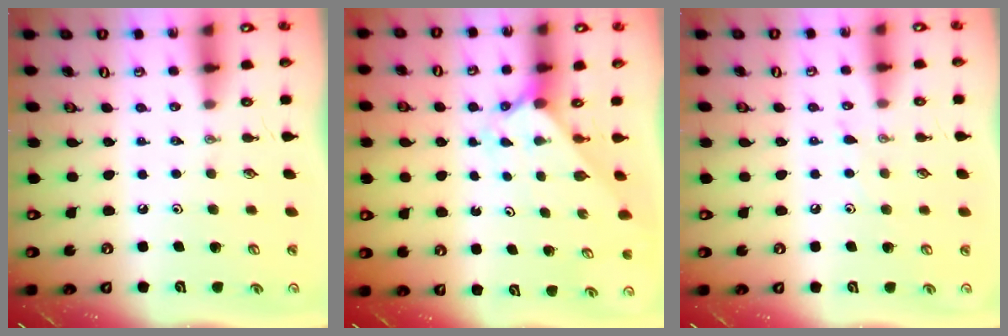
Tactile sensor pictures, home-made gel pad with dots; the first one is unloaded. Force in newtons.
{"total": 1.8, "press": 1.8, "slide": 0.2}
{"total": 6.3, "press": 6.3, "slide": 0.6}